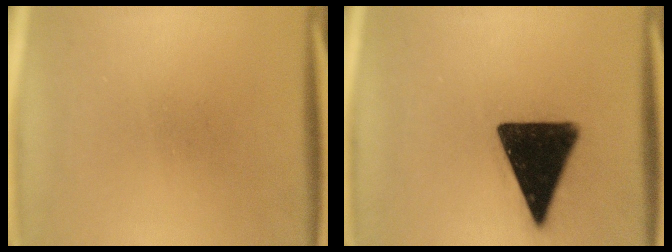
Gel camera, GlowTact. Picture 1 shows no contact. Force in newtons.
{"total": 16.8}